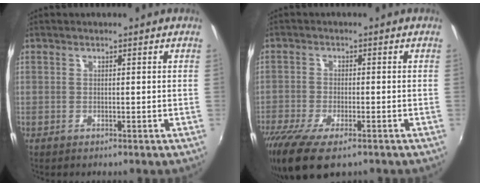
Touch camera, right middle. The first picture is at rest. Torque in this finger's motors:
{"motor_torque": [1.28, -0.85, 0.38, 0.18]}